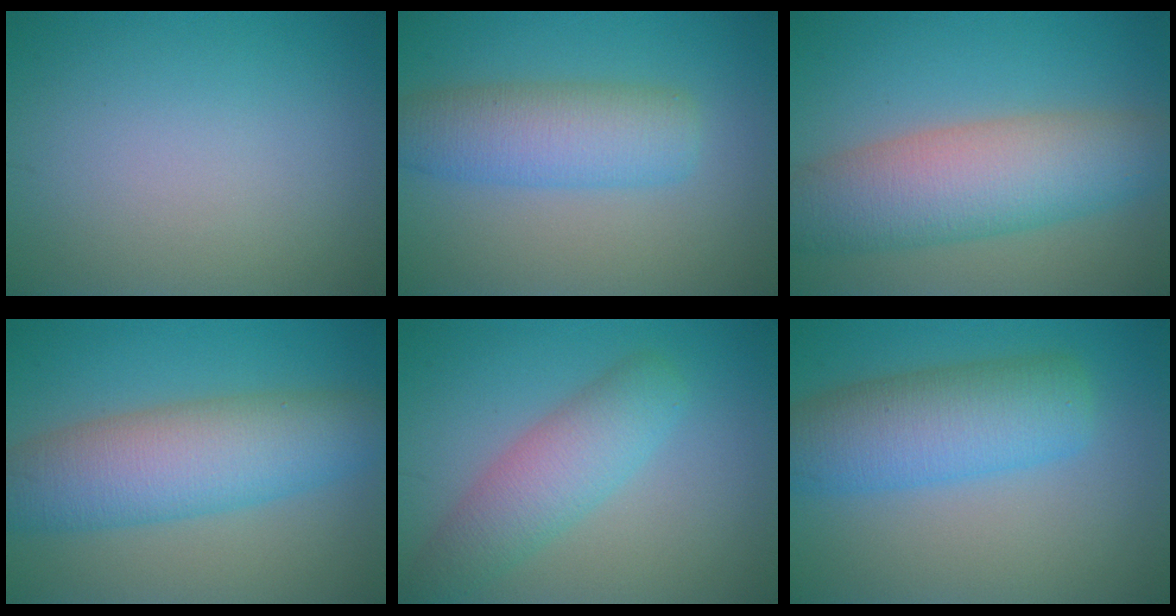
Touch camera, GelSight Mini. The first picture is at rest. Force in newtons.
{"total": 5.6, "press": 5.6, "slide": 0.1}
{"total": 8.5, "press": 8.5, "slide": 0.3}
{"total": 8.3, "press": 8.3, "slide": 0.1}
{"total": 4.8, "press": 4.8, "slide": 0.2}
{"total": 7.2, "press": 7.2, "slide": 0.4}